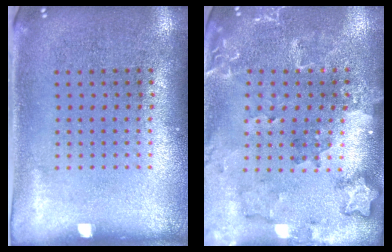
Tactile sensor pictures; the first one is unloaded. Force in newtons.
{"total": 1.8, "press": 1.7, "slide": 0.3}